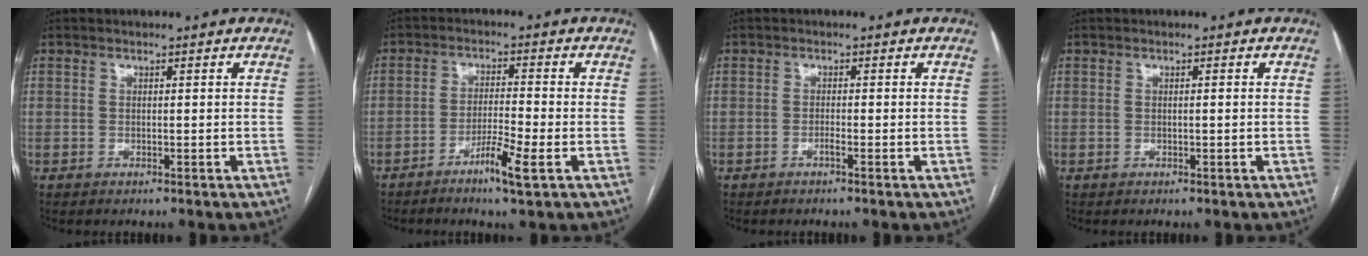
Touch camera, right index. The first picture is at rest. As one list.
[{"total": 5.7, "force": [-3.0, -0.3, 4.8], "torque": [-0.087, -0.007, -0.054]}, {"total": 0.8, "force": [-0.6, -0.1, 0.6], "torque": [-0.011, 0.001, -0.010]}, {"total": 0.5, "force": [-0.1, 0.0, 0.5], "torque": [-0.006, 0.001, -0.001]}]